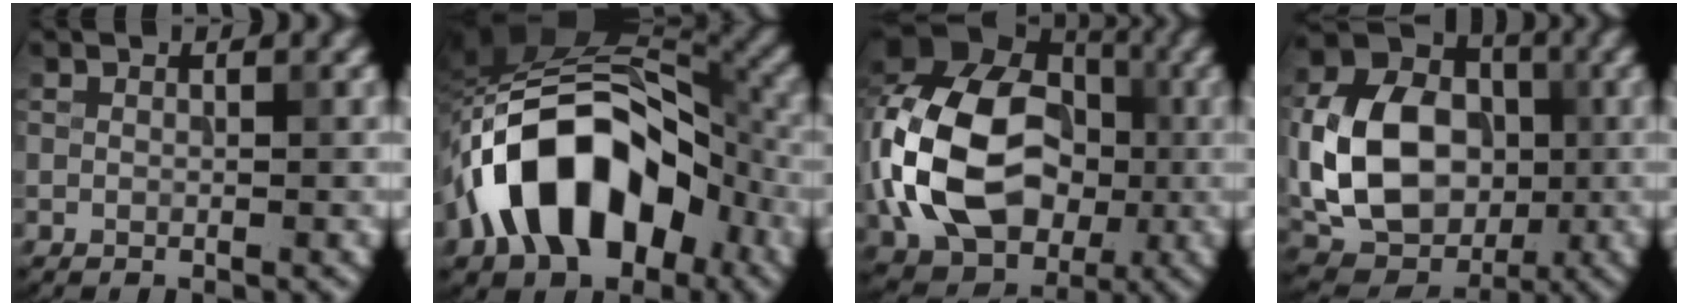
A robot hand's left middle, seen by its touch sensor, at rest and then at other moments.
{"total": 13.8, "force": [-5.5, 8.4, 9.5], "torque": [-0.156, 0.016, -0.106]}
{"total": 15.5, "force": [-1.7, 11.4, 10.3], "torque": [-0.222, 0.014, -0.046]}
{"total": 12.2, "force": [-0.7, 9.4, 7.8], "torque": [-0.157, 0.004, -0.016]}